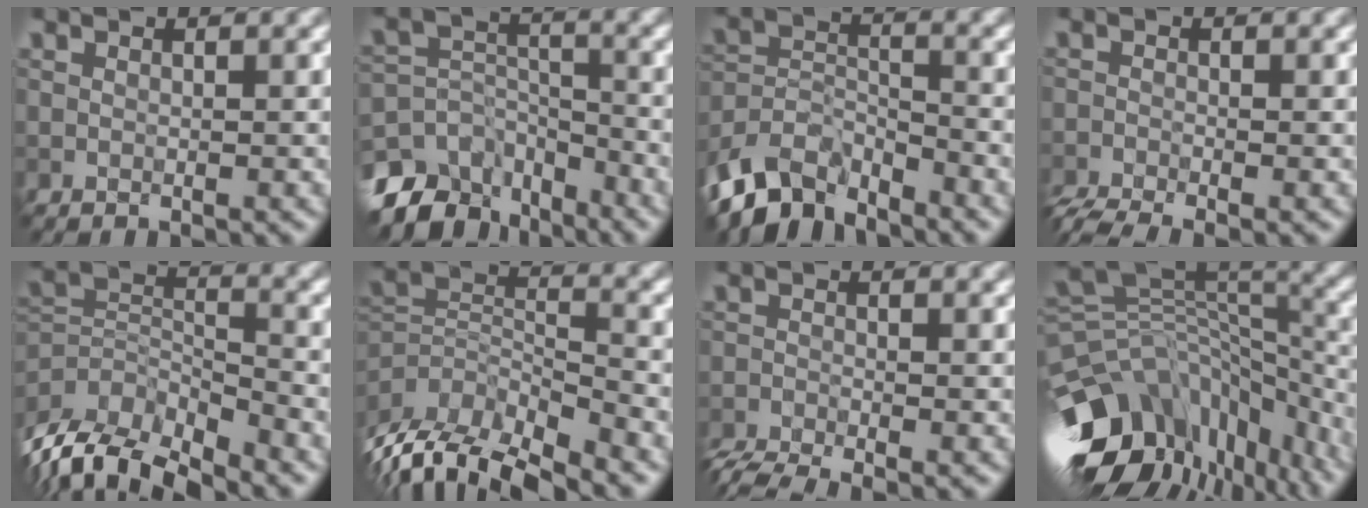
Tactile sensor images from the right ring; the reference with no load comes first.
{"total": 8.4, "force": [-6.8, 4.3, 2.4], "torque": [-0.044, -0.008, -0.111]}
{"total": 6.4, "force": [-5.9, 2.1, 1.1], "torque": [-0.018, -0.004, -0.112]}
{"total": 4.0, "force": [-3.5, 0.8, 1.7], "torque": [-0.016, -0.008, -0.051]}
{"total": 9.3, "force": [-7.9, 2.9, 4.1], "torque": [-0.089, -0.010, -0.133]}
{"total": 9.3, "force": [-7.2, 3.0, 5.0], "torque": [-0.101, -0.004, -0.121]}
{"total": 4.2, "force": [-3.8, 0.7, 1.5], "torque": [-0.020, -0.008, -0.059]}
{"total": 14.0, "force": [-8.2, 8.0, 8.0], "torque": [-0.186, 0.001, -0.112]}